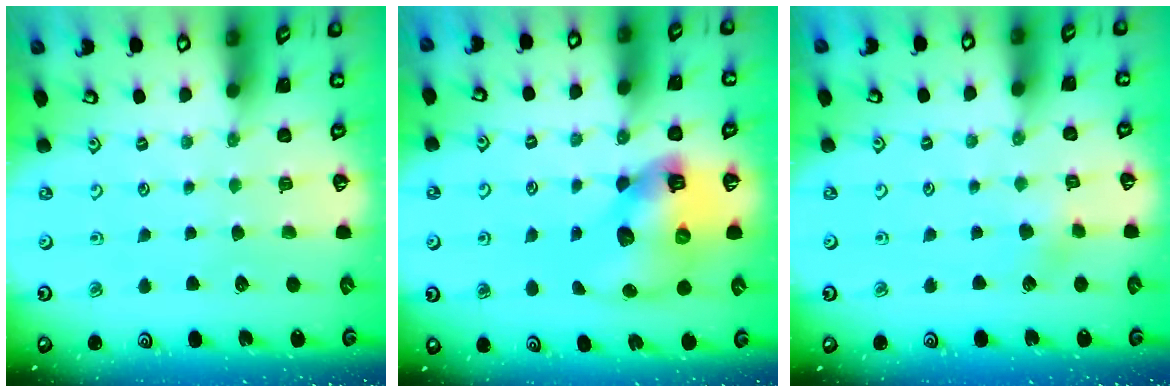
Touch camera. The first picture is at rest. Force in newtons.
{"total": 13.1, "press": 12.9, "slide": 2.0}
{"total": 3.6, "press": 3.5, "slide": 0.3}